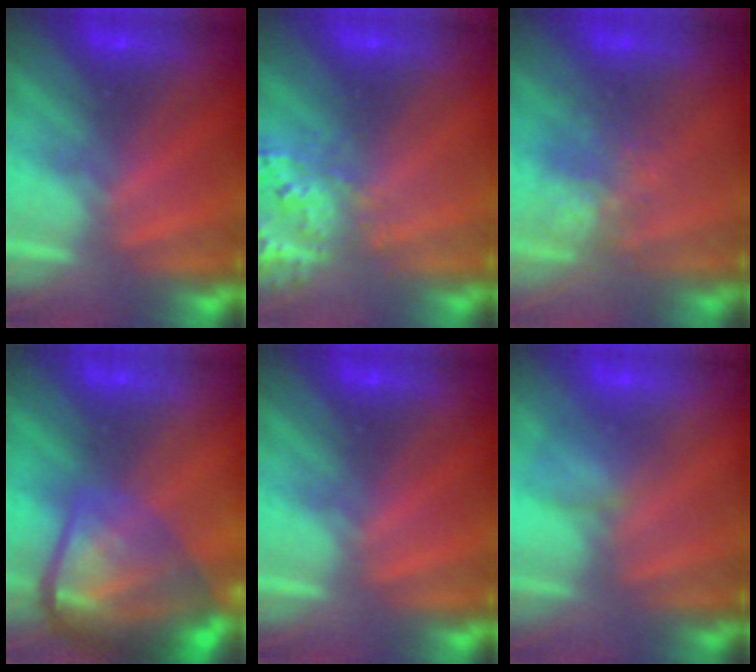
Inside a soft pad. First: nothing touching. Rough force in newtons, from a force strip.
{"total": 2.9}
{"total": 3.8}
{"total": 7.5}
{"total": 0.0}
{"total": 3.0}